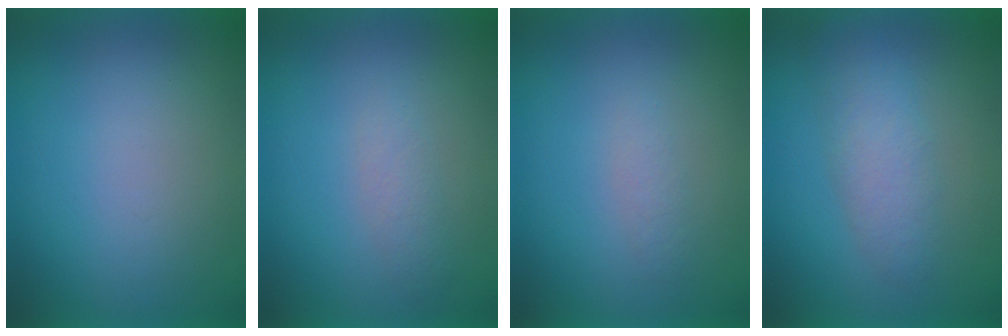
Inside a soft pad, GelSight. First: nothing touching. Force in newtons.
{"total": 1.8}
{"total": 1.3}
{"total": 3.2}